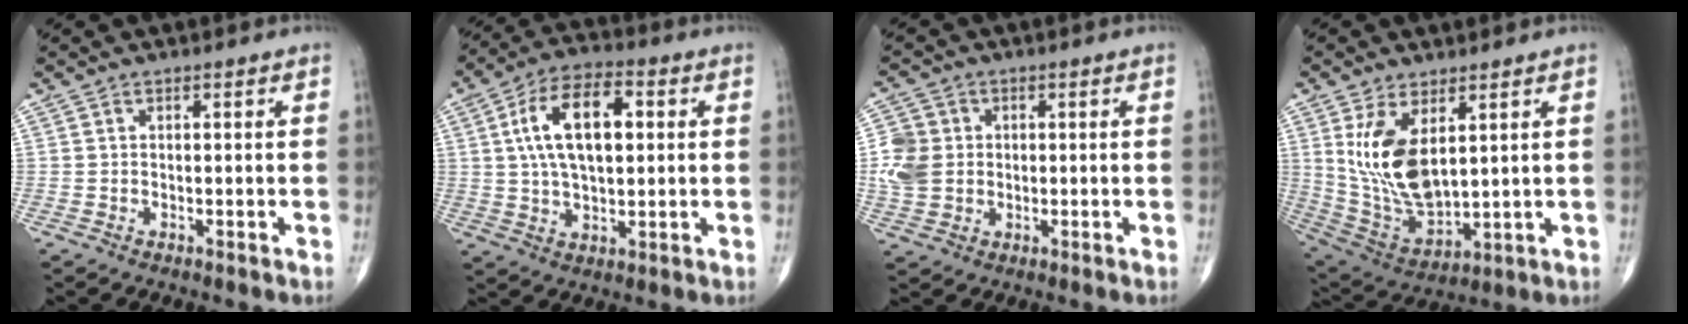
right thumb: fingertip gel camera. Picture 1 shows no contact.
{"total": 14.0, "force": [2.6, 7.1, 11.7], "torque": [-0.201, 0.013, 0.044]}
{"total": 7.5, "force": [0.2, 6.4, 3.8], "torque": [-0.065, 0.002, 0.002]}
{"total": 14.0, "force": [4.0, 7.0, 11.4], "torque": [-0.212, -0.024, 0.100]}